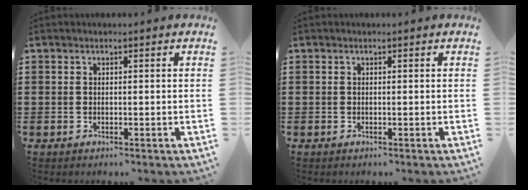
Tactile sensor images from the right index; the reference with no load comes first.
{"total": 0.0}